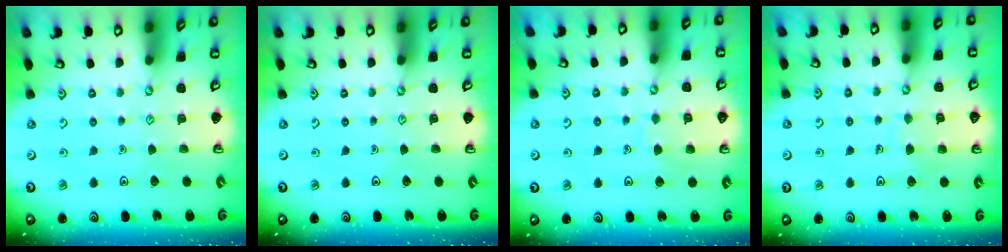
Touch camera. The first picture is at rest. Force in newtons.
{"total": 0.0}
{"total": 5.2, "press": 5.1, "slide": 0.5}
{"total": 4.4, "press": 4.4, "slide": 0.3}